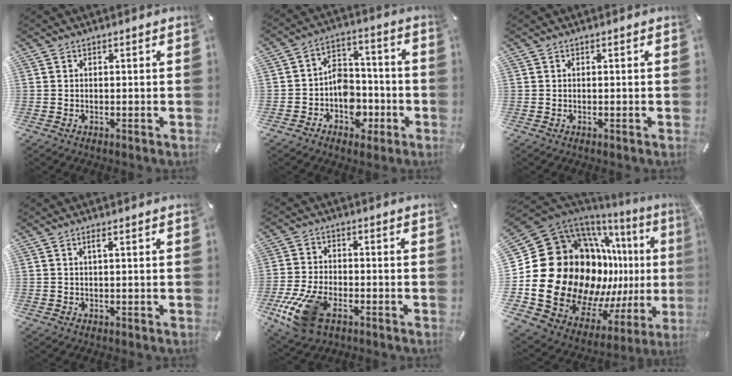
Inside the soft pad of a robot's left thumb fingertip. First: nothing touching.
{"total": 9.8, "force": [-3.8, 8.1, 4.0], "torque": [-0.054, 0.031, -0.061]}
{"total": 0.0}
{"total": 1.4, "force": [0.3, 0.1, 1.4], "torque": [-0.028, 0.001, 0.004]}
{"total": 13.6, "force": [-6.3, 7.7, 9.3], "torque": [-0.199, 0.018, -0.110]}
{"total": 28.1, "force": [1.4, 21.8, 17.6], "torque": [-0.299, -0.083, 0.091]}